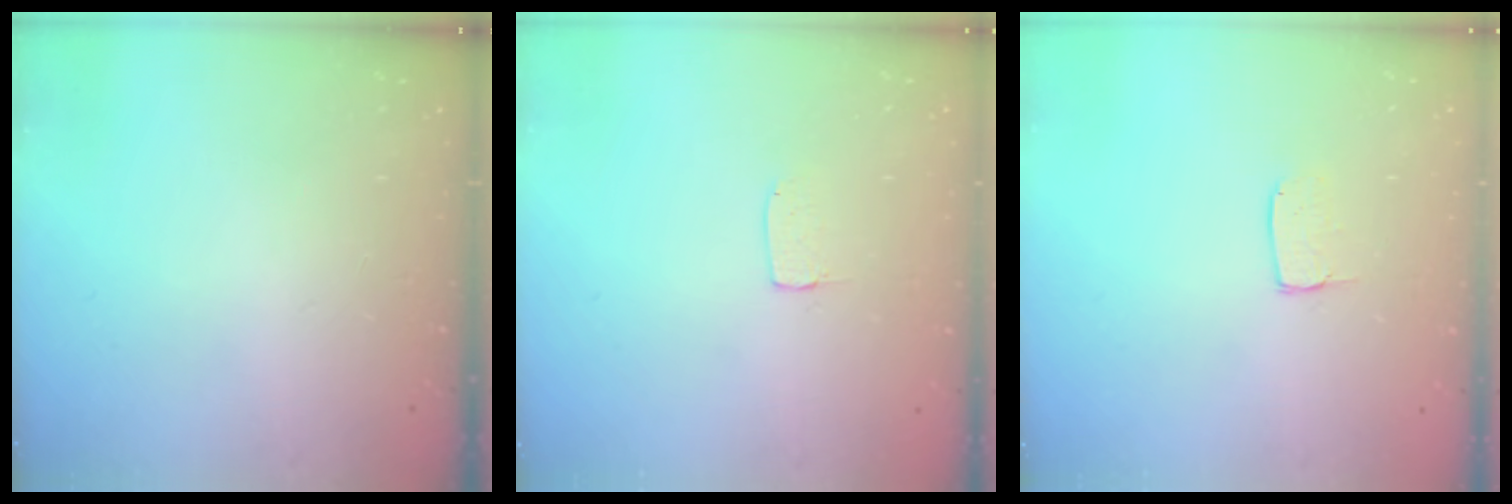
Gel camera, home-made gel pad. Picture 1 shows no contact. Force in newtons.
{"total": 3.2, "press": 3.2, "slide": 0.1}
{"total": 4.9, "press": 4.8, "slide": 0.4}